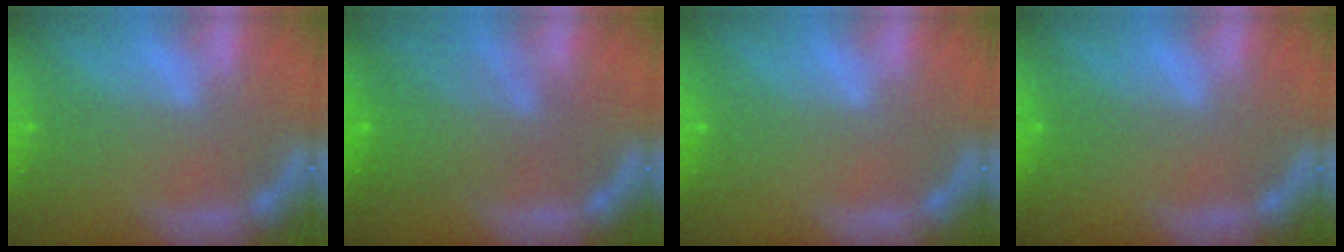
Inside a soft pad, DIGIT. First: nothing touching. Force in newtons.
{"total": 6.1}
{"total": 0.0}
{"total": 1.0}